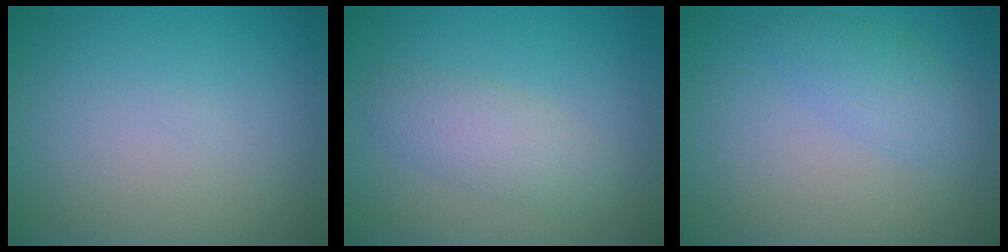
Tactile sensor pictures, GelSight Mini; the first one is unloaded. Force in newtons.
{"total": 2.8, "press": 2.8, "slide": 0.0}
{"total": 2.2, "press": 2.2, "slide": 0.0}